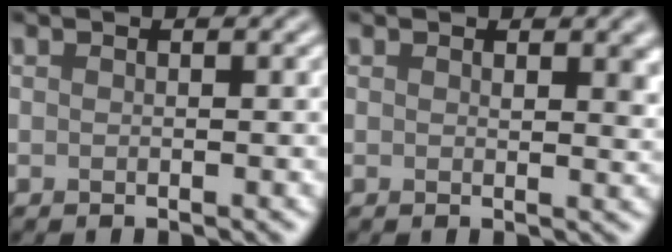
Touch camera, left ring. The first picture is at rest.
{"total": 2.1, "force": [0.8, 1.0, 1.7], "torque": [-0.015, -0.003, 0.015]}